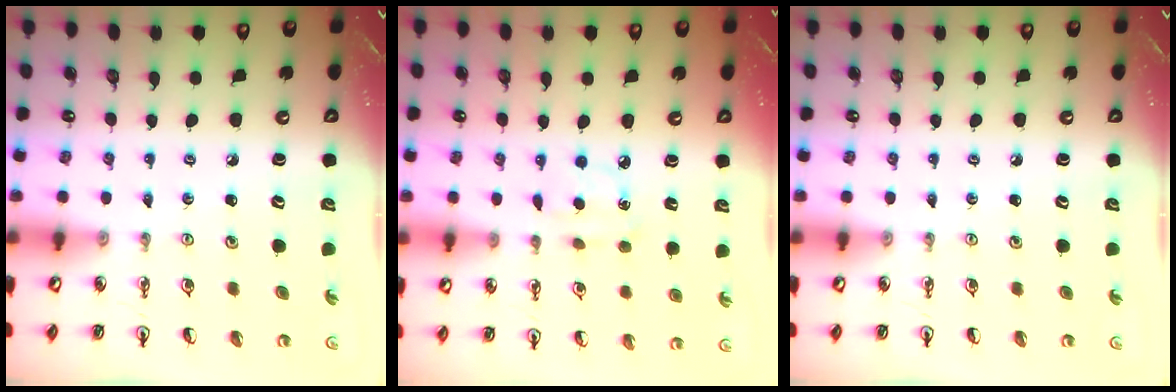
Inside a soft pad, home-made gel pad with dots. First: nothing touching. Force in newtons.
{"total": 5.1, "press": 5.1, "slide": 0.3}
{"total": 0.0}